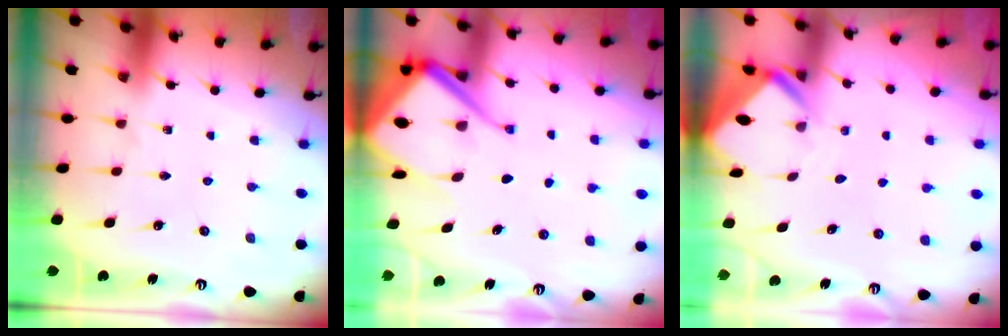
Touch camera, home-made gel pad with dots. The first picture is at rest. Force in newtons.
{"total": 12.6, "press": 12.5, "slide": 1.4}
{"total": 2.7, "press": 2.7, "slide": 0.2}